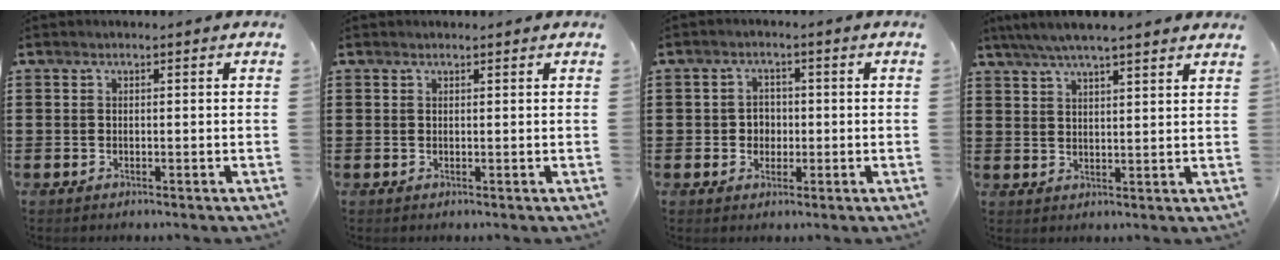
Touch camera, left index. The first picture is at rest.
{"total": 0.6, "force": [0.6, 0.0, 0.2], "torque": [-0.006, -0.001, 0.012]}
{"total": 2.7, "force": [-0.2, 2.4, 1.2], "torque": [-0.032, 0.005, -0.009]}
{"total": 4.8, "force": [4.2, 0.0, 2.4], "torque": [-0.057, -0.012, 0.073]}